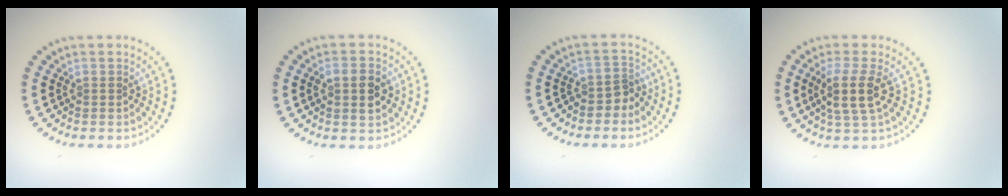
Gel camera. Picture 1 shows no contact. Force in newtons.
{"total": 2.8, "press": 2.8, "slide": 0.3}
{"total": 1.9, "press": 1.5, "slide": 1.3}
{"total": 3.4, "press": 2.8, "slide": 2.0}